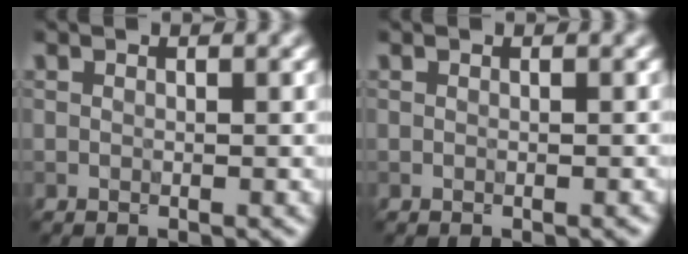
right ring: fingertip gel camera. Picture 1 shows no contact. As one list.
[{"total": 0.0}]